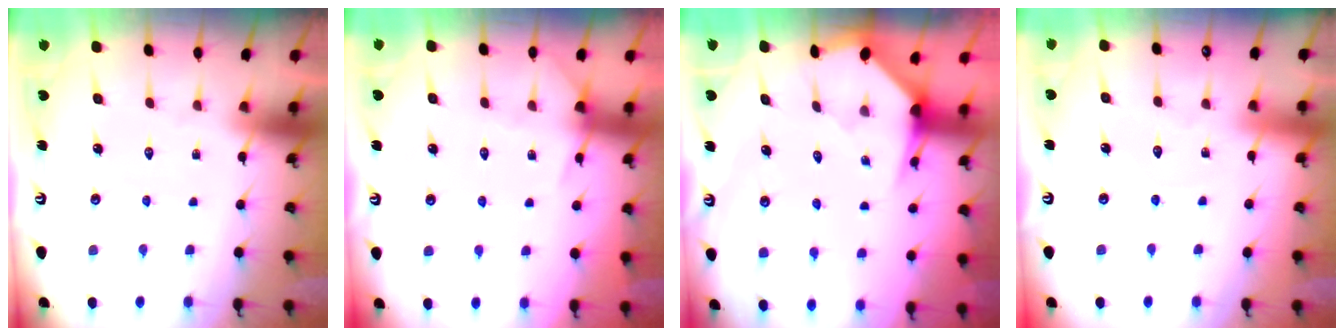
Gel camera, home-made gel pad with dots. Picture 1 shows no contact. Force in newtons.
{"total": 5.0, "press": 4.9, "slide": 0.6}
{"total": 3.3, "press": 3.3, "slide": 0.3}
{"total": 2.9, "press": 2.9, "slide": 0.2}